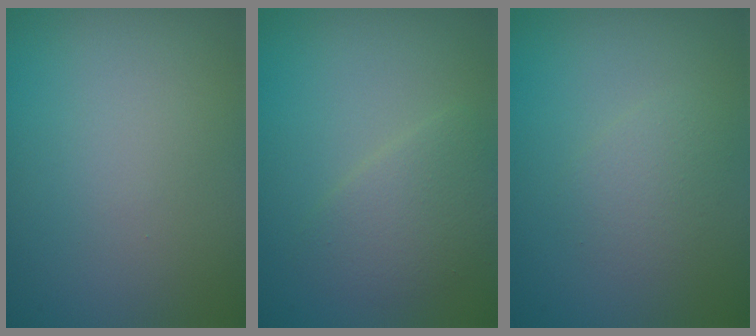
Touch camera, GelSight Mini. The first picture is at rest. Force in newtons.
{"total": 2.5, "press": 2.5, "slide": 0.1}
{"total": 1.6, "press": 1.6, "slide": 0.0}